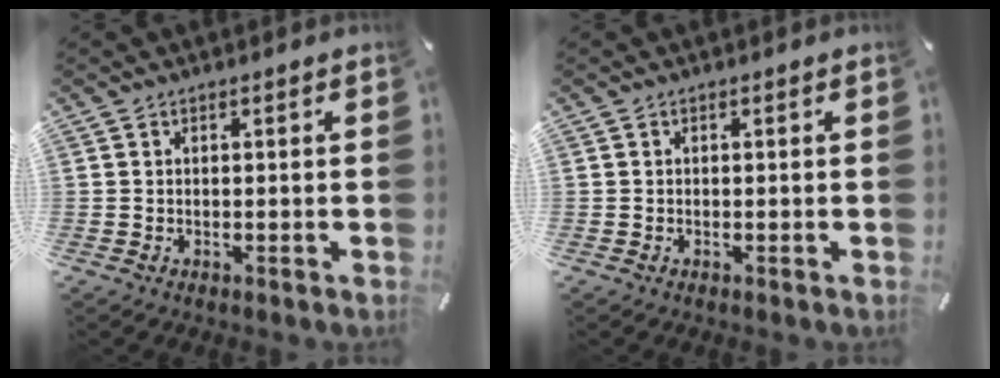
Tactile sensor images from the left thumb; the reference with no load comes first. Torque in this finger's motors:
{"motor_torque": [0.00, 0.00, 0.00, 0.00, 0.00]}